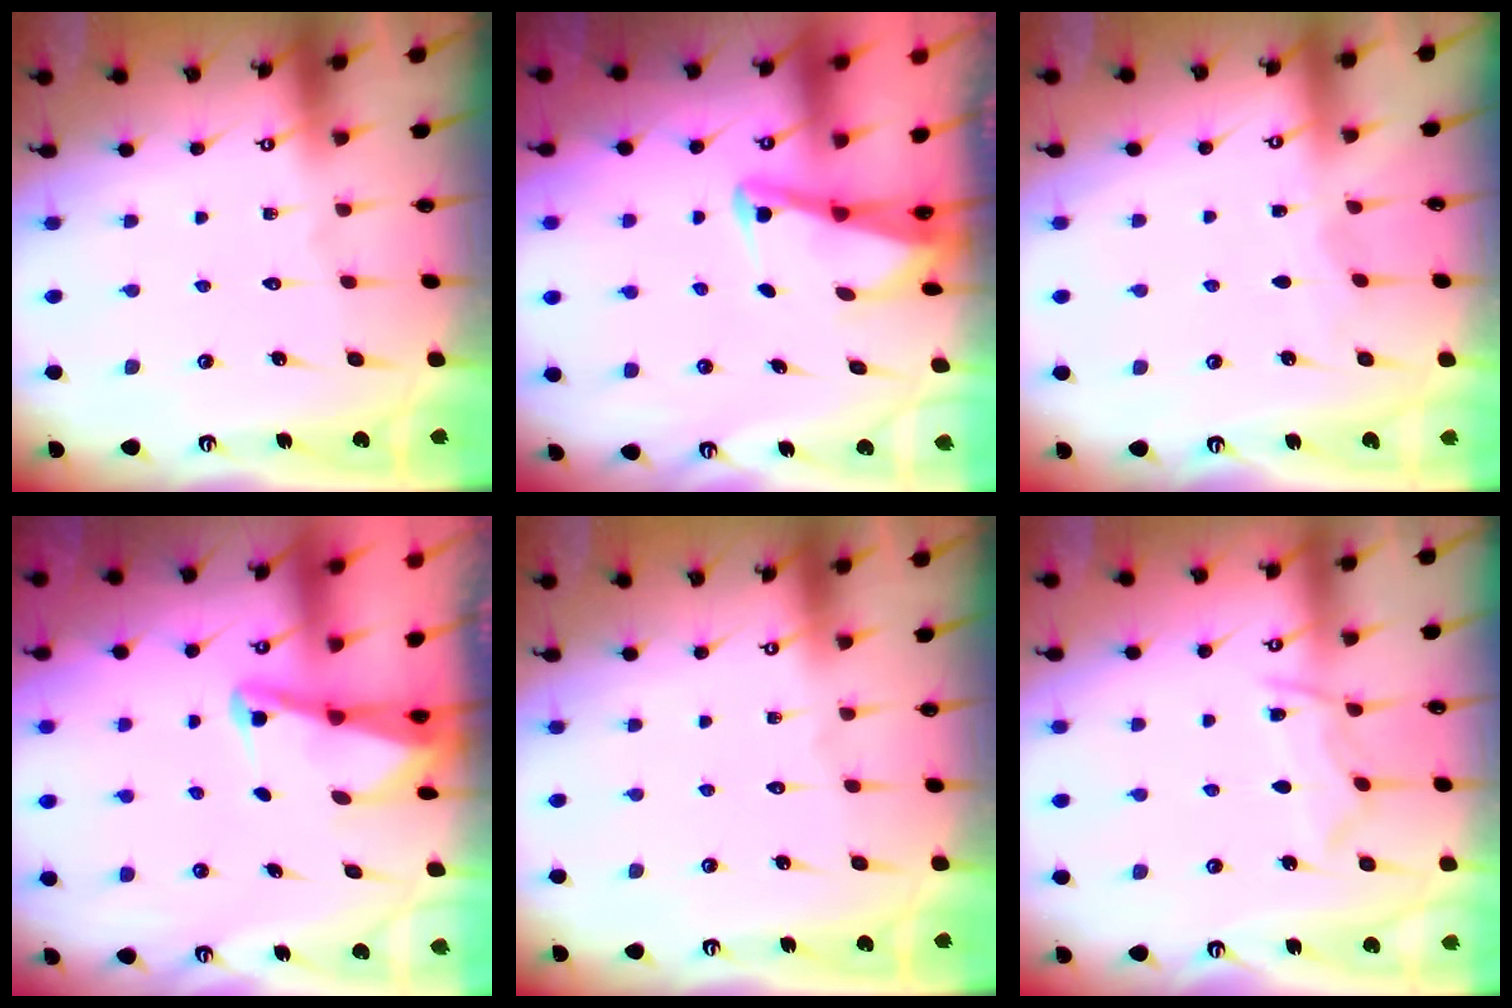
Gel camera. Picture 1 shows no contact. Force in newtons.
{"total": 3.1, "press": 3.1, "slide": 0.3}
{"total": 2.9, "press": 2.9, "slide": 0.4}
{"total": 2.5, "press": 2.4, "slide": 0.6}
{"total": 0.0}
{"total": 7.3, "press": 7.3, "slide": 0.7}